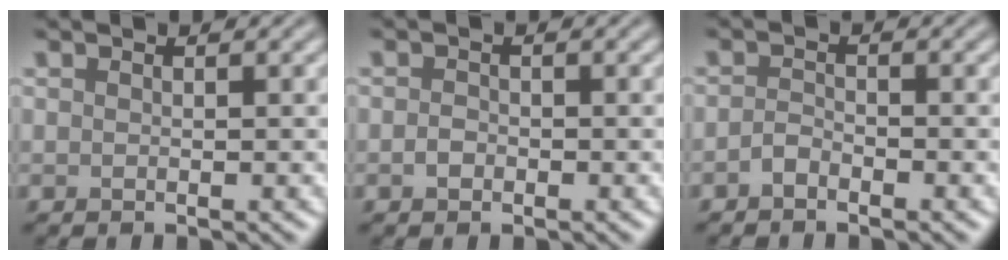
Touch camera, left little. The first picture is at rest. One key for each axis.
{"total": 0.9, "fx": -0.4, "fy": 0.7, "fz": 0.5, "tx": -0.011, "ty": 0.000, "tz": -0.010}
{"total": 1.1, "fx": -0.8, "fy": 0.5, "fz": 0.6, "tx": -0.013, "ty": 0.003, "tz": -0.020}